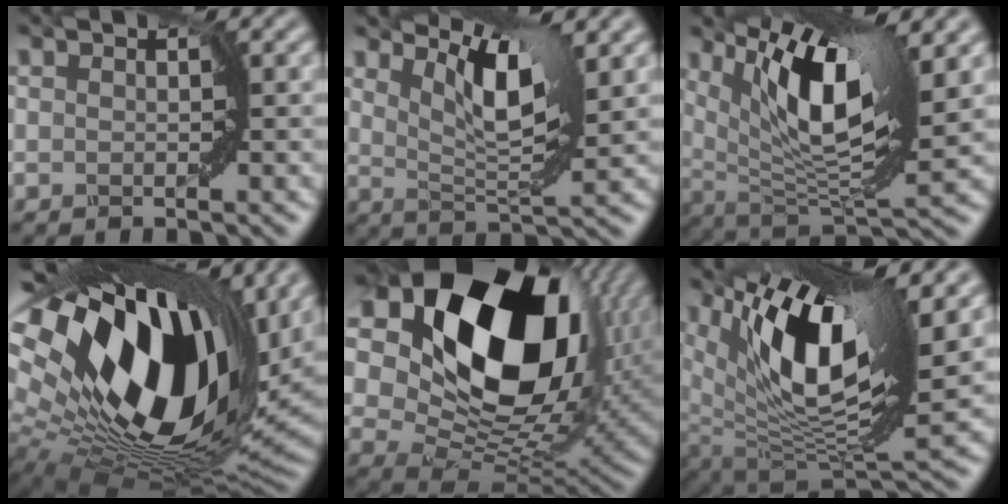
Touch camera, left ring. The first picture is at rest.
{"total": 4.9, "force": [2.7, 0.9, 4.0], "torque": [-0.082, -0.007, 0.053]}
{"total": 9.1, "force": [4.1, 2.2, 7.8], "torque": [-0.140, -0.005, 0.083]}
{"total": 19.3, "force": [5.8, 10.3, 15.2], "torque": [-0.287, -0.010, 0.114]}
{"total": 19.1, "force": [7.6, 12.0, 12.7], "torque": [-0.244, 0.013, 0.150]}
{"total": 12.0, "force": [5.2, 3.9, 10.1], "torque": [-0.186, 0.003, 0.098]}